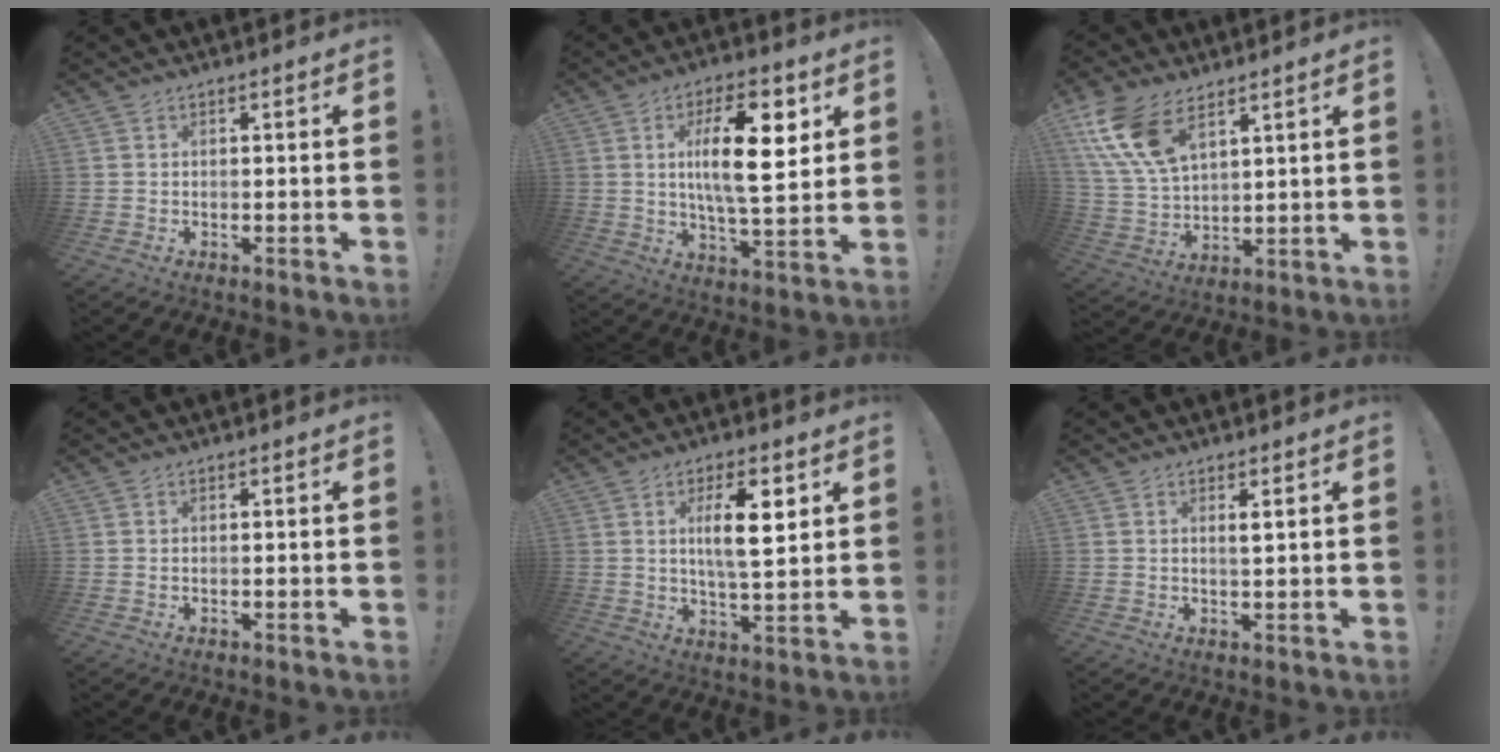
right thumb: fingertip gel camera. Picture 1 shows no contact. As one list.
[{"total": 16.6, "force": [4.2, 5.5, 15.1], "torque": [-0.252, -0.003, 0.057]}, {"total": 13.9, "force": [8.3, 7.0, 8.6], "torque": [-0.194, -0.037, 0.157]}, {"total": 0.0}, {"total": 10.8, "force": [3.4, 2.9, 9.8], "torque": [-0.162, -0.008, 0.049]}, {"total": 1.7, "force": [0.7, 0.0, 1.6], "torque": [-0.016, -0.010, 0.008]}]